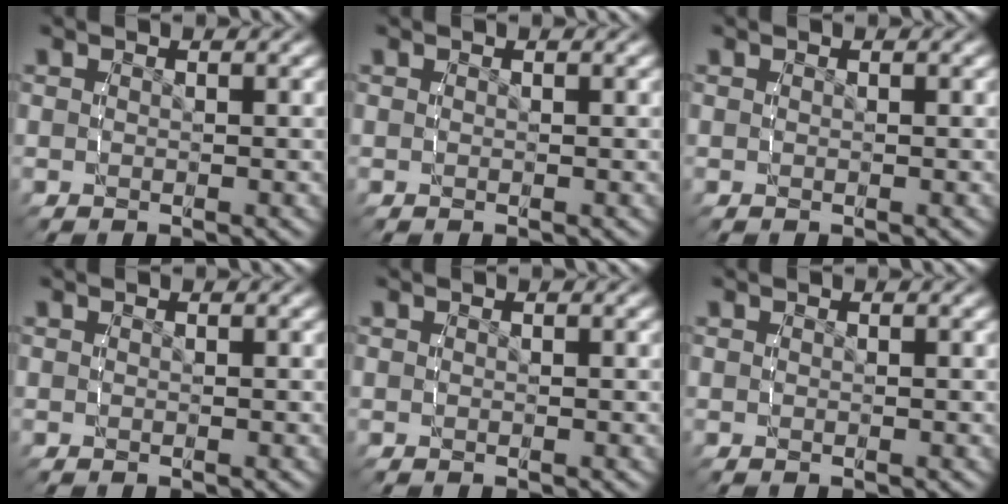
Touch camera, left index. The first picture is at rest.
{"total": 0.0}
{"total": 0.0}
{"total": 0.0}
{"total": 0.0}
{"total": 0.0}